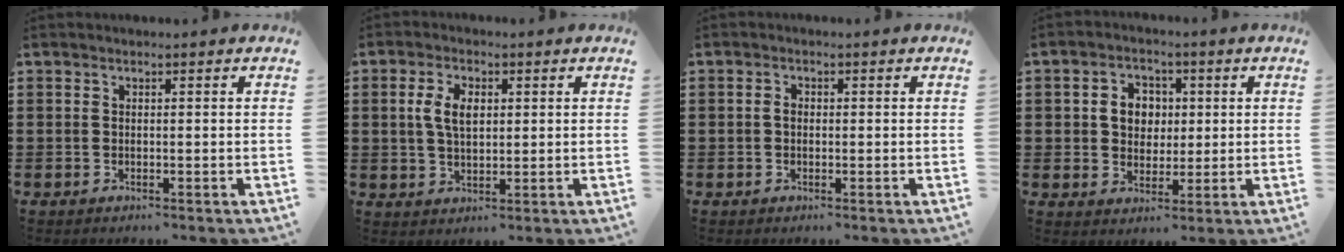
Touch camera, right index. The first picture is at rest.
{"total": 4.9, "force": [1.0, 2.7, 4.0], "torque": [-0.092, 0.009, 0.013]}
{"total": 1.3, "force": [0.0, 0.9, 1.0], "torque": [-0.020, 0.004, -0.001]}
{"total": 5.3, "force": [0.8, 4.7, 2.4], "torque": [-0.059, 0.014, 0.009]}